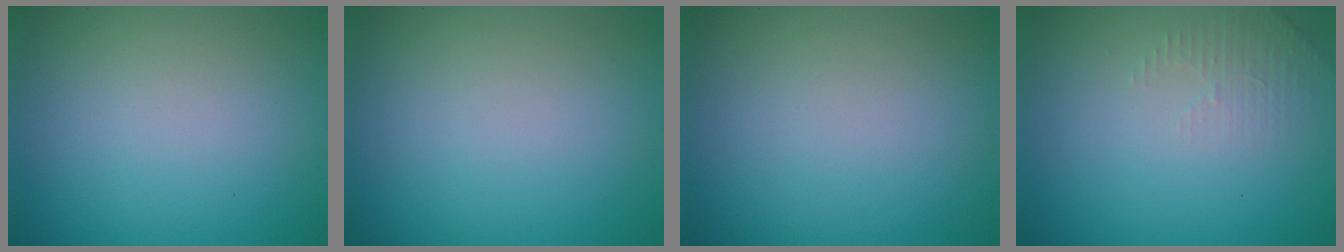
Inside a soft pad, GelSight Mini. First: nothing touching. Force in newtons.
{"total": 0.0}
{"total": 0.0}
{"total": 1.5, "press": 1.5, "slide": 0.4}